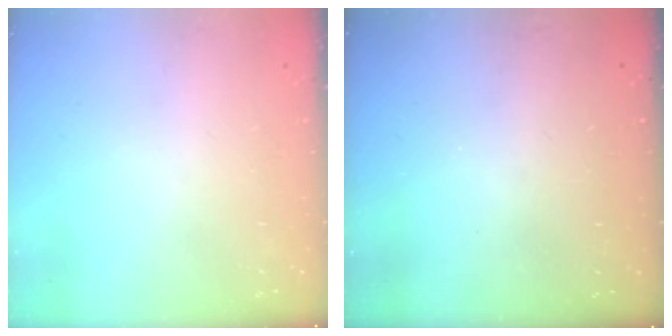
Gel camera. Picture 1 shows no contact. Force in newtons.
{"total": 3.0, "press": 3.0, "slide": 0.1}